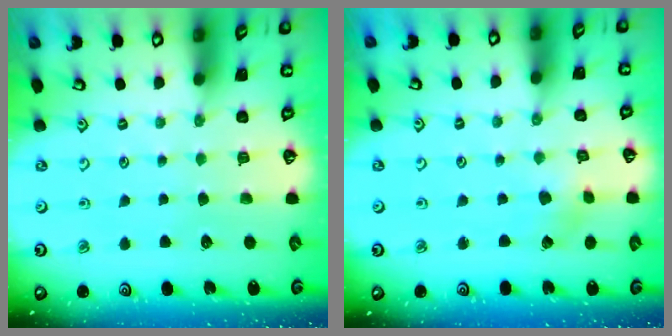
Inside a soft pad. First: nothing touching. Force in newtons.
{"total": 2.6, "press": 2.6, "slide": 0.4}